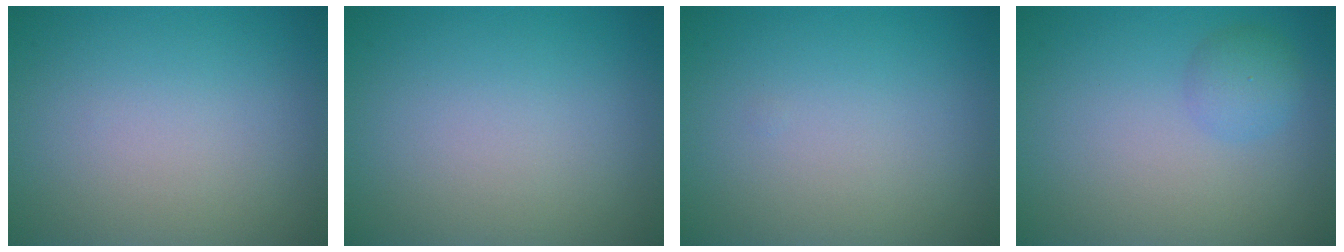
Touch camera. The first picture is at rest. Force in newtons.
{"total": 0.0}
{"total": 0.0}
{"total": 2.0, "press": 2.0, "slide": 0.0}